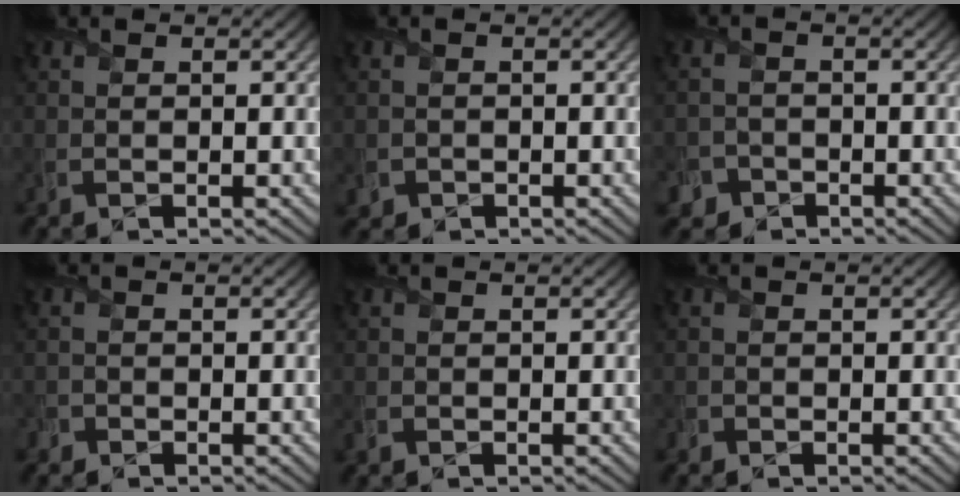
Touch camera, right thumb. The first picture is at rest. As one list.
[{"total": 1.3, "force": [-0.6, 1.2, 0.0], "torque": [0.005, -0.007, -0.014]}, {"total": 2.9, "force": [-1.9, 2.1, 0.3], "torque": [0.002, 0.003, -0.042]}, {"total": 1.2, "force": [-0.9, 0.7, 0.0], "torque": [0.001, -0.001, -0.021]}, {"total": 0.9, "force": [-0.7, 0.6, 0.2], "torque": [-0.006, -0.004, -0.016]}, {"total": 0.8, "force": [-0.6, 0.5, 0.0], "torque": [0.000, -0.003, -0.012]}]